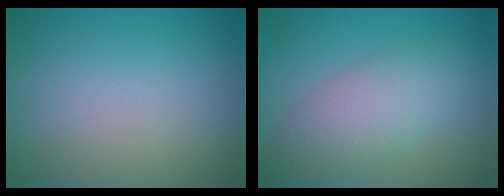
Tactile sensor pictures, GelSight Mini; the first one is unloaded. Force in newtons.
{"total": 5.3, "press": 5.3, "slide": 0.4}